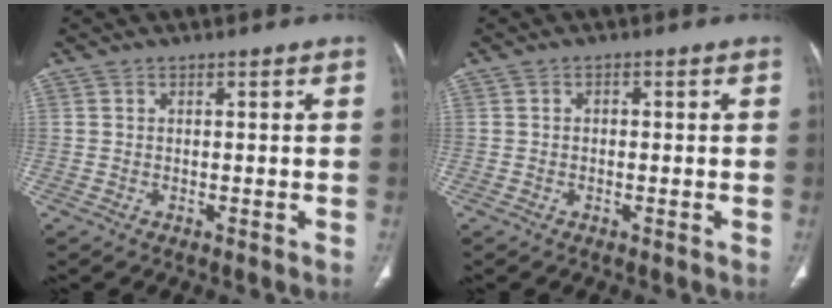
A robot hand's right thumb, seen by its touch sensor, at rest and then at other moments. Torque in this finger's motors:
{"motor_torque": [-0.34, 0.15, 0.08, 0.23, -0.06]}